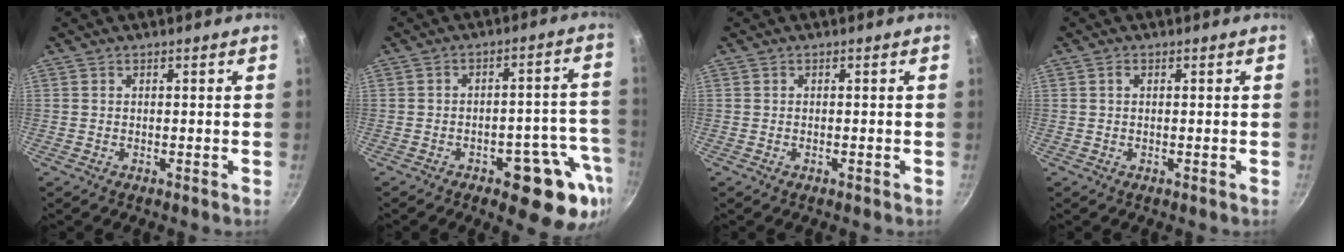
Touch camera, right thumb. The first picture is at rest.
{"total": 14.0, "force": [-6.7, 6.2, 10.7], "torque": [-0.077, 0.046, -0.082]}
{"total": 0.0}
{"total": 0.7, "force": [0.1, 0.5, 0.5], "torque": [-0.009, 0.003, 0.002]}